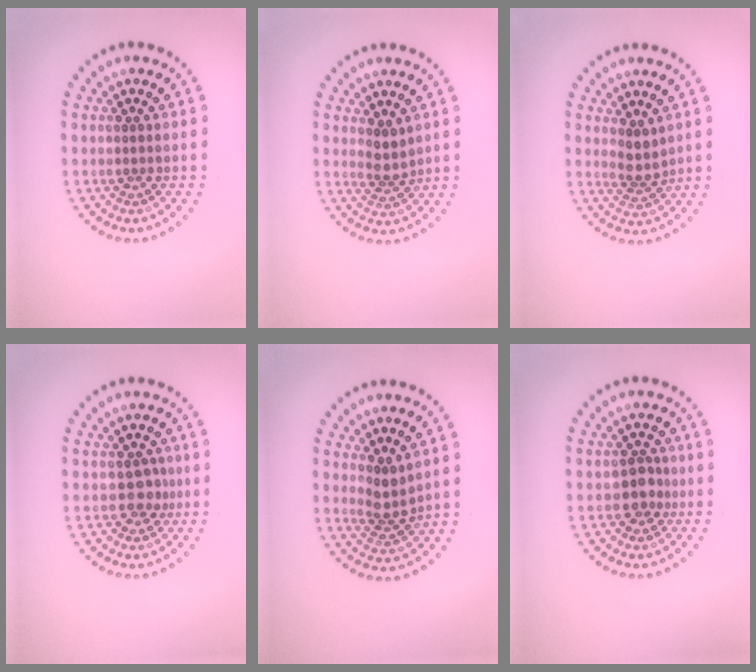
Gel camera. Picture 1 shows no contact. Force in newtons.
{"total": 1.8, "press": 1.5, "slide": 1.0}
{"total": 2.1, "press": 1.7, "slide": 1.2}
{"total": 1.8, "press": 1.5, "slide": 1.1}
{"total": 2.3, "press": 1.9, "slide": 1.4}
{"total": 2.0, "press": 1.8, "slide": 0.9}